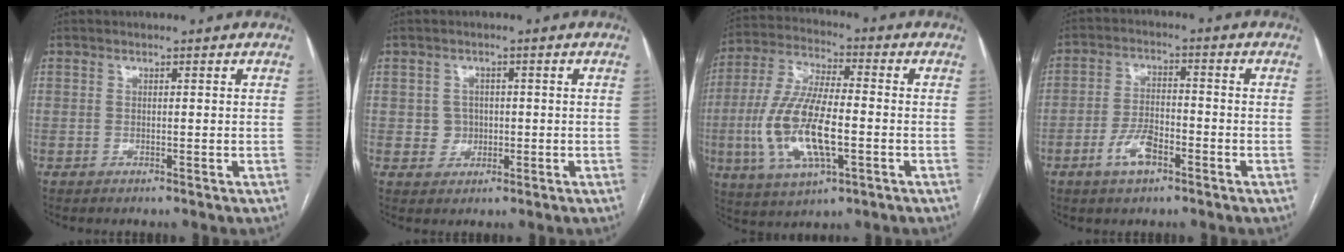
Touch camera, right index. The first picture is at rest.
{"total": 2.7, "force": [-0.2, 2.6, 0.4], "torque": [0.002, 0.006, -0.001]}
{"total": 14.8, "force": [-3.3, 4.5, 13.7], "torque": [-0.297, -0.005, -0.059]}
{"total": 6.0, "force": [-3.2, 2.4, 4.4], "torque": [-0.091, 0.006, -0.059]}